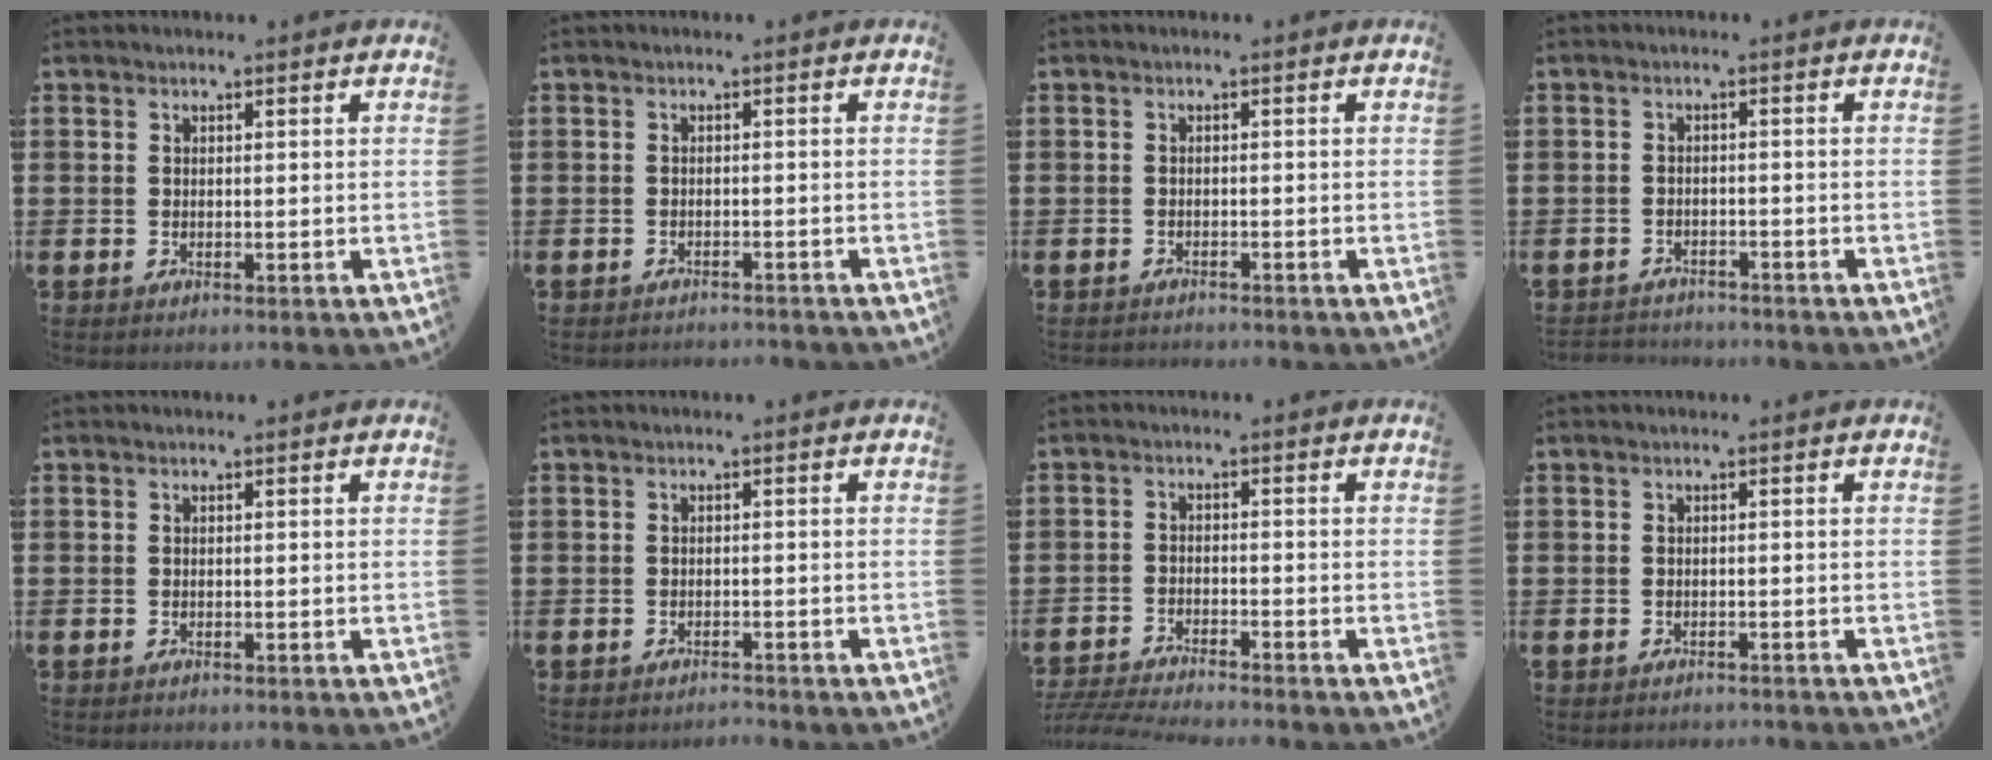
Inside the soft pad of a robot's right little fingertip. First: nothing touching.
{"total": 1.0, "force": [-1.0, -0.1, -0.1], "torque": [-0.001, 0.002, -0.022]}
{"total": 0.9, "force": [-0.9, 0.0, -0.1], "torque": [-0.001, 0.000, -0.018]}
{"total": 1.8, "force": [-1.8, 0.2, -0.3], "torque": [-0.001, 0.003, -0.040]}
{"total": 0.0}
{"total": 0.9, "force": [-0.9, 0.0, 0.0], "torque": [-0.002, 0.000, -0.019]}
{"total": 3.6, "force": [-3.5, -0.1, 0.9], "torque": [-0.020, -0.008, -0.071]}
{"total": 0.7, "force": [-0.6, -0.1, 0.0], "torque": [0.000, -0.001, -0.014]}